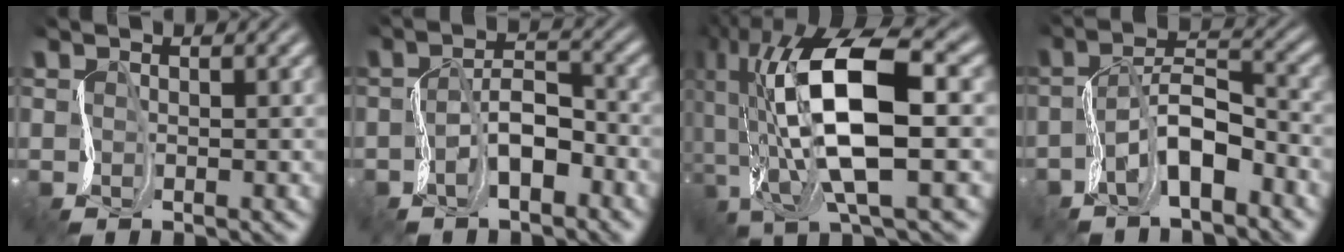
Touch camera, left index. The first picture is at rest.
{"total": 2.1, "force": [-1.5, 0.8, 1.2], "torque": [-0.044, 0.015, -0.031]}
{"total": 11.5, "force": [0.2, 4.5, 10.6], "torque": [-0.246, 0.009, 0.006]}
{"total": 3.9, "force": [-2.9, 1.1, 2.4], "torque": [-0.065, 0.017, -0.056]}